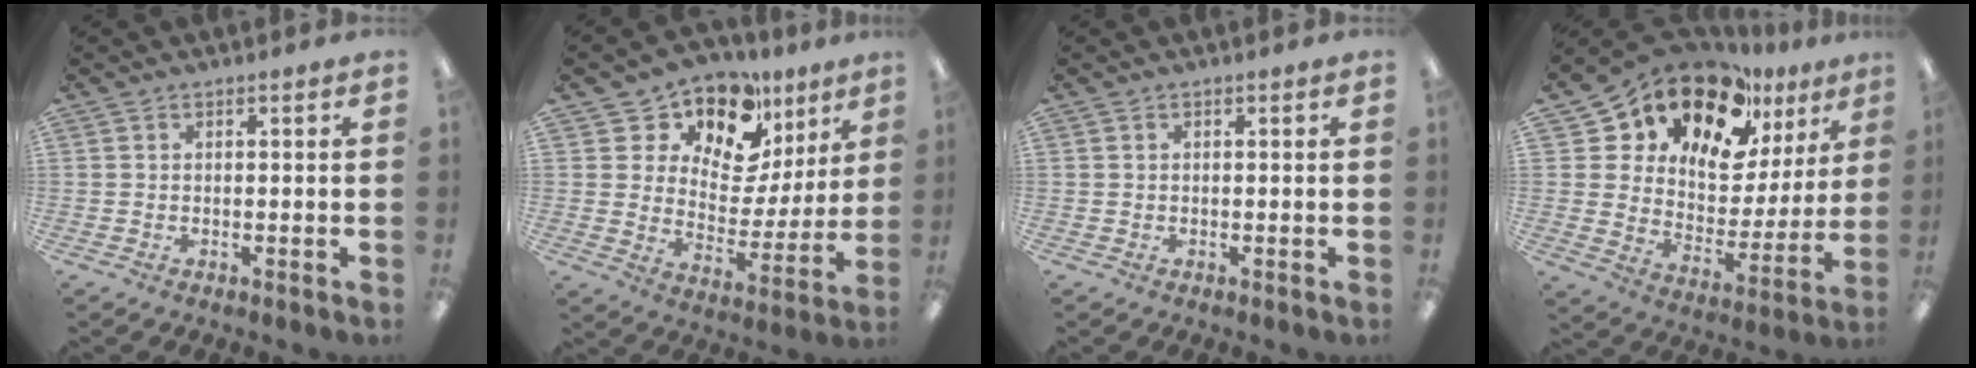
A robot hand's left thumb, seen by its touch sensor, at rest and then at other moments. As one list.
[{"total": 13.7, "force": [10.1, 7.8, 4.9], "torque": [-0.093, -0.078, 0.184]}, {"total": 0.0}, {"total": 20.8, "force": [15.6, 10.3, 9.3], "torque": [-0.170, -0.105, 0.275]}]